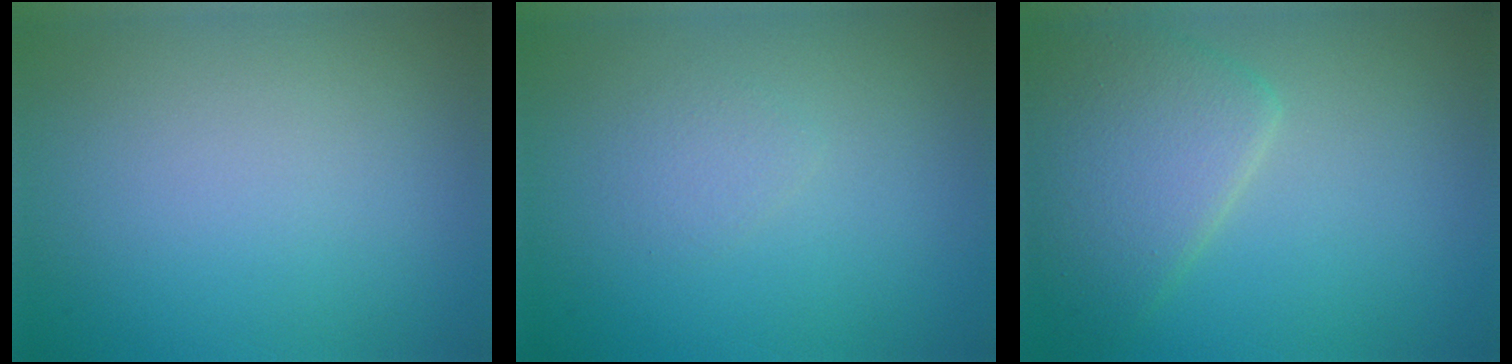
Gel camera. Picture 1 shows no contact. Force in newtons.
{"total": 0.9, "press": 0.9, "slide": 0.1}
{"total": 5.3, "press": 5.3, "slide": 0.2}